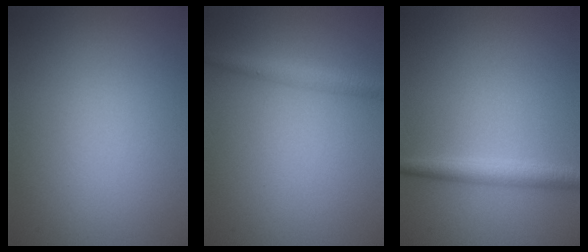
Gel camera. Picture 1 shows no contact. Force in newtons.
{"total": 2.0, "press": 2.0, "slide": 0.1}
{"total": 2.4, "press": 2.4, "slide": 0.0}